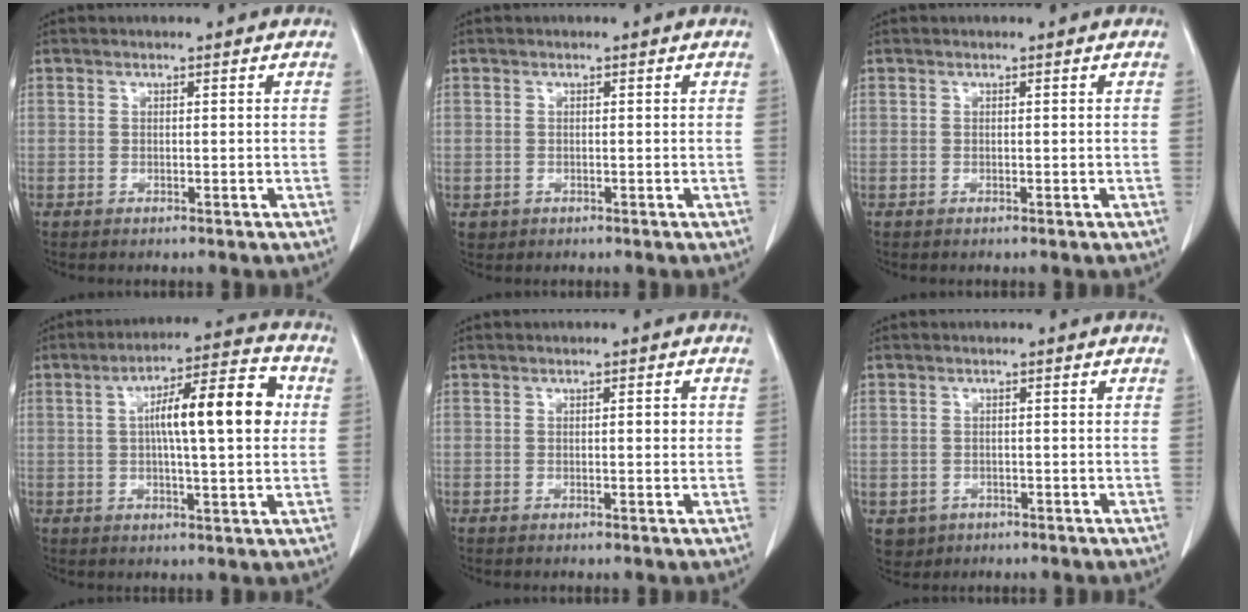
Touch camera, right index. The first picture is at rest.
{"total": 1.5, "force": [0.0, 1.5, 0.0], "torque": [0.007, 0.004, 0.002]}
{"total": 0.0}
{"total": 13.2, "force": [2.1, 2.4, 12.8], "torque": [-0.199, 0.030, 0.026]}
{"total": 1.5, "force": [0.2, 0.6, 1.3], "torque": [-0.016, 0.003, 0.003]}
{"total": 3.5, "force": [-1.2, 3.3, 0.5], "torque": [-0.006, 0.002, -0.013]}